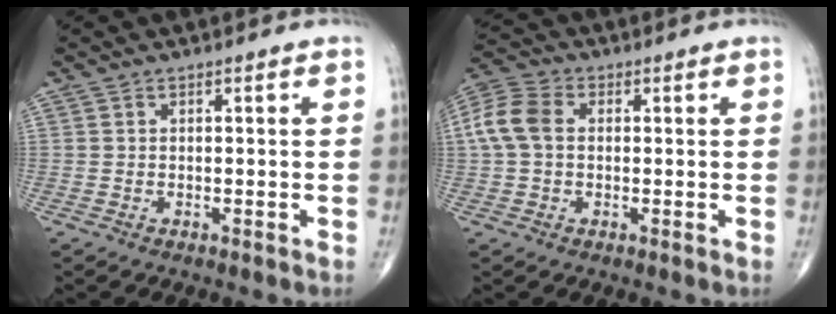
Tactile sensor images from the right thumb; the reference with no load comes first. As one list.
[{"total": 7.8, "force": [0.7, 5.5, 5.4], "torque": [-0.122, 0.024, 0.008]}]